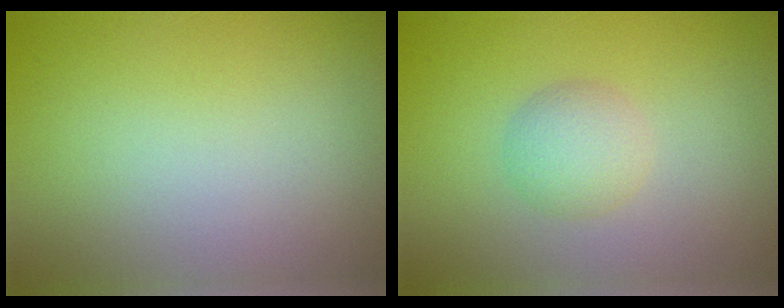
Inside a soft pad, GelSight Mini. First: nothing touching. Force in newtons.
{"total": 2.4, "press": 2.4, "slide": 0.1}